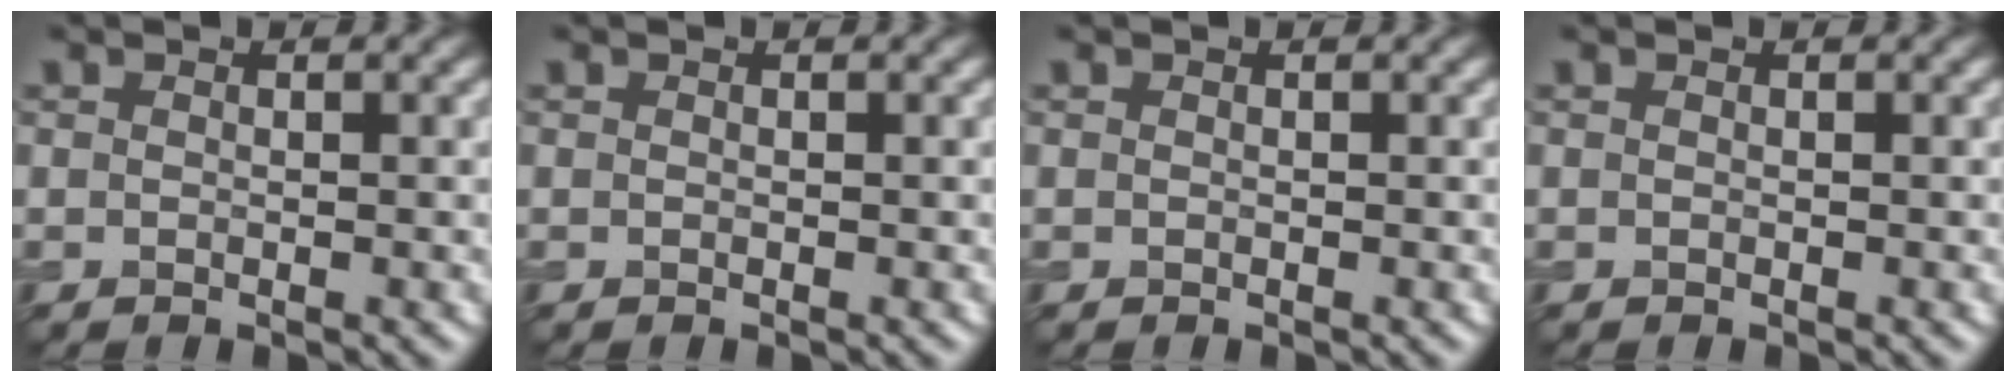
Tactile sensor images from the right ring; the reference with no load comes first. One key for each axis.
{"total": 0.0}
{"total": 0.0}
{"total": 0.0}